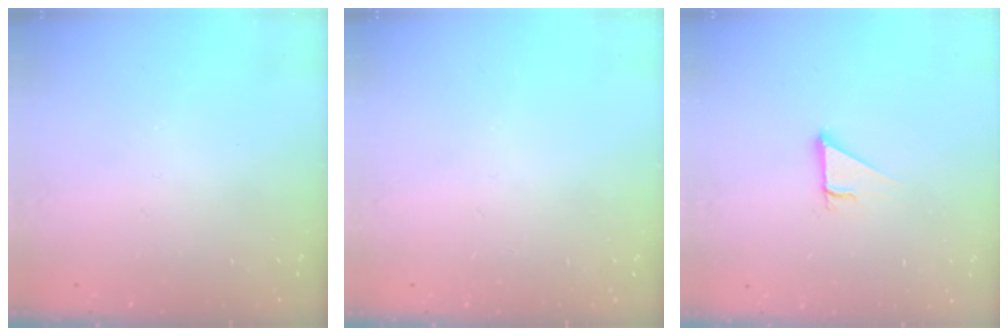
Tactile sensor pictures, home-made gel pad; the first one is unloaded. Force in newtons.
{"total": 0.0}
{"total": 2.7, "press": 2.7, "slide": 0.3}